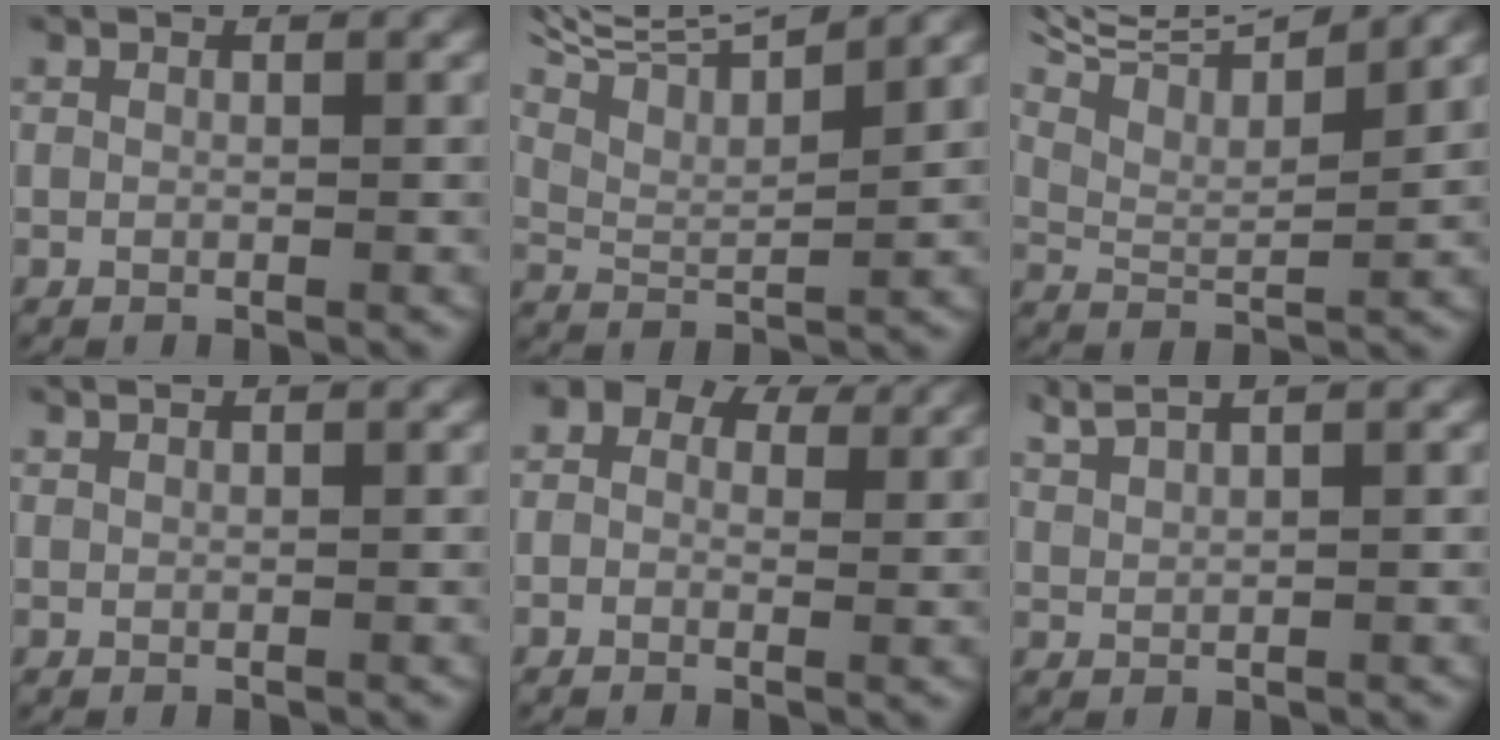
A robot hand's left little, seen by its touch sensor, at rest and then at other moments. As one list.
[{"total": 9.5, "force": [7.0, 2.5, 6.0], "torque": [-0.124, 0.024, 0.105]}, {"total": 10.5, "force": [7.9, 2.9, 6.3], "torque": [-0.132, 0.025, 0.118]}, {"total": 1.1, "force": [0.9, 0.3, 0.6], "torque": [-0.002, 0.001, 0.004]}, {"total": 6.4, "force": [3.5, 4.3, 3.2], "torque": [-0.054, 0.011, 0.033]}, {"total": 3.2, "force": [2.6, 0.6, 1.7], "torque": [-0.035, 0.012, 0.045]}]